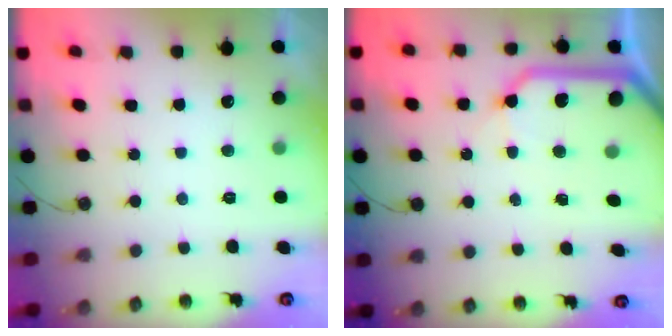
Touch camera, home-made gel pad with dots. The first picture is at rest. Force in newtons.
{"total": 14.1, "press": 14.1, "slide": 1.0}